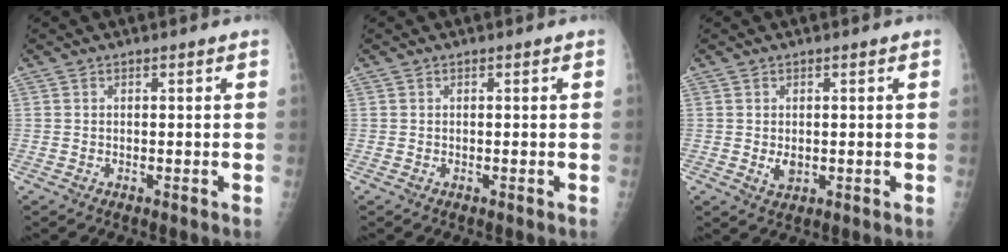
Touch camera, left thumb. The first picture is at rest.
{"total": 0.0}
{"total": 2.4, "force": [0.1, 1.6, 1.9], "torque": [-0.023, -0.006, 0.008]}